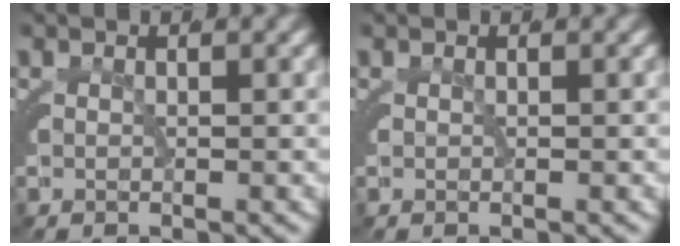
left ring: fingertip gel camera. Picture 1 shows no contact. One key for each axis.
{"total": 0.0}